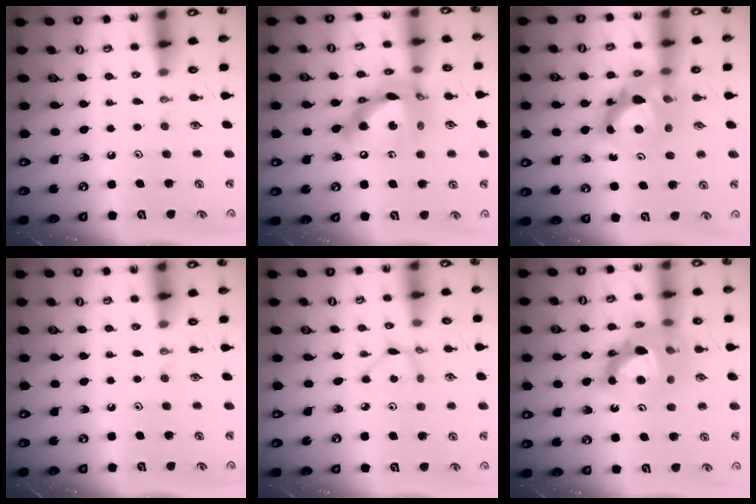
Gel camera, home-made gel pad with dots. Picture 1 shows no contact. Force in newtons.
{"total": 17.1, "press": 17.0, "slide": 2.1}
{"total": 10.9, "press": 10.8, "slide": 0.9}
{"total": 0.0}
{"total": 3.1, "press": 3.1, "slide": 0.4}
{"total": 15.1, "press": 15.0, "slide": 1.8}